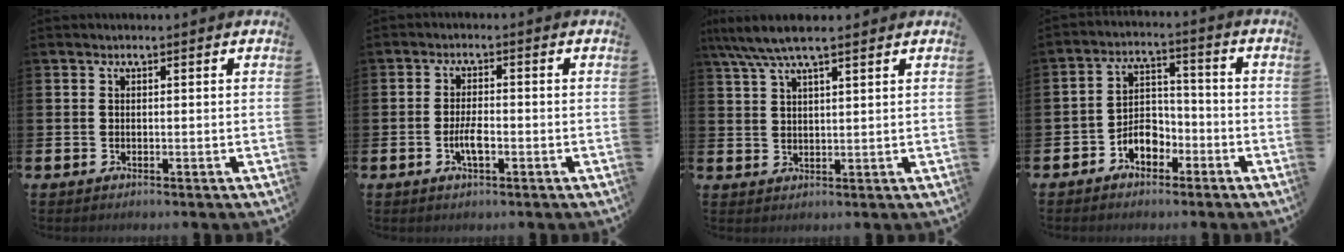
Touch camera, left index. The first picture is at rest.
{"total": 3.2, "force": [-1.0, 1.1, 2.8], "torque": [-0.055, 0.000, -0.022]}
{"total": 6.3, "force": [5.1, 1.2, 3.5], "torque": [-0.076, -0.011, 0.091]}
{"total": 4.8, "force": [-2.9, 3.2, 2.2], "torque": [-0.047, 0.011, -0.057]}